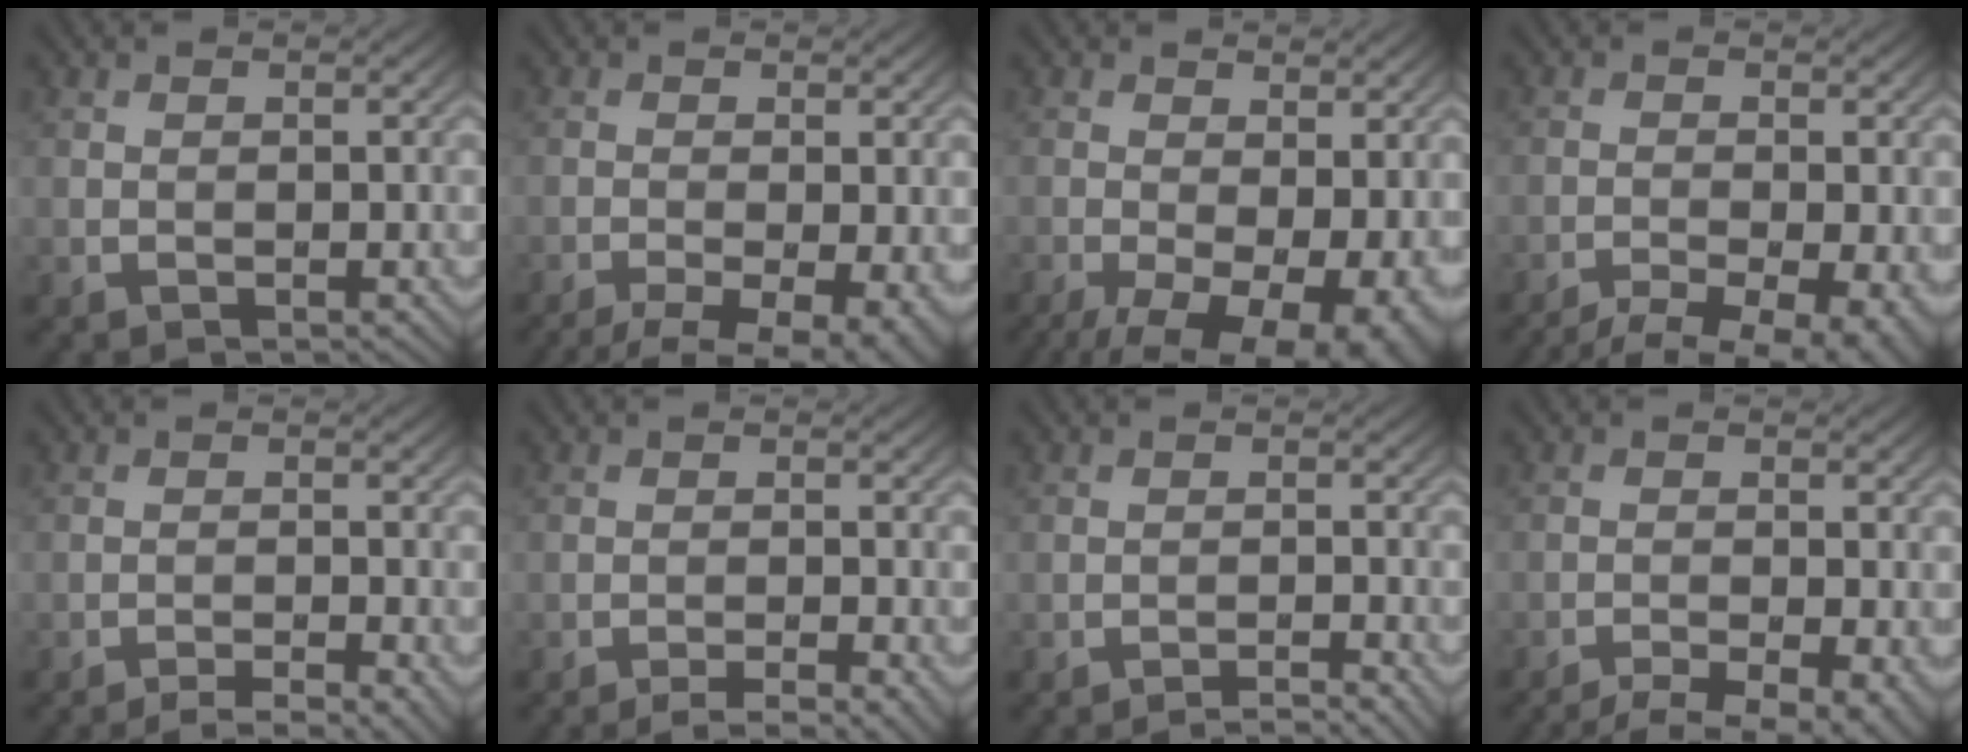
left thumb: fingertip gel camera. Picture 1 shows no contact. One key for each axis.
{"total": 8.8, "fx": -5.6, "fy": 2.8, "fz": 6.2, "tx": -0.108, "ty": -0.030, "tz": -0.071}
{"total": 12.8, "fx": -5.0, "fy": 5.9, "fz": 10.2, "tx": -0.177, "ty": -0.029, "tz": -0.062}
{"total": 10.3, "fx": -7.9, "fy": 2.9, "fz": 6.0, "tx": -0.091, "ty": -0.024, "tz": -0.097}
{"total": 4.6, "fx": -3.3, "fy": 0.7, "fz": 3.1, "tx": -0.050, "ty": 0.007, "tz": -0.056}
{"total": 4.3, "fx": -2.9, "fy": 0.7, "fz": 3.1, "tx": -0.047, "ty": 0.005, "tz": -0.048}
{"total": 2.9, "fx": -2.3, "fy": 0.2, "fz": 1.7, "tx": -0.025, "ty": 0.009, "tz": -0.043}
{"total": 8.1, "fx": -6.4, "fy": 1.7, "fz": 4.8, "tx": -0.077, "ty": -0.020, "tz": -0.086}